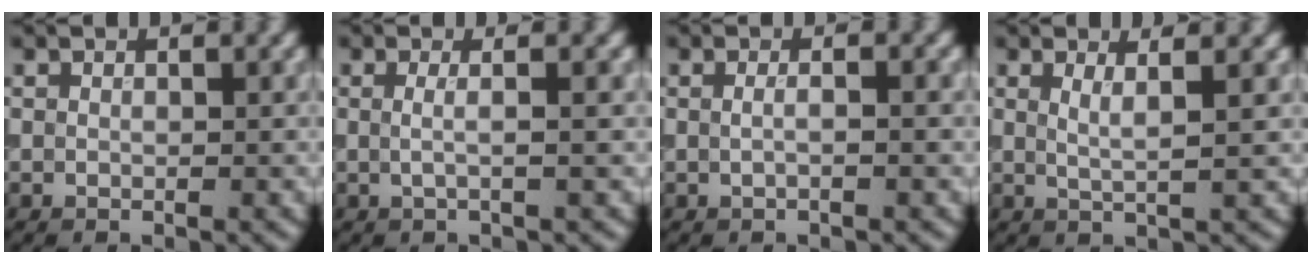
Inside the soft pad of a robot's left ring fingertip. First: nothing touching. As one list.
[{"total": 2.8, "force": [0.3, 1.1, 2.5], "torque": [-0.035, -0.002, -0.017]}, {"total": 2.4, "force": [0.6, 1.2, 2.0], "torque": [-0.008, 0.001, -0.016]}, {"total": 2.5, "force": [1.0, 0.6, 2.2], "torque": [-0.028, -0.001, 0.013]}]